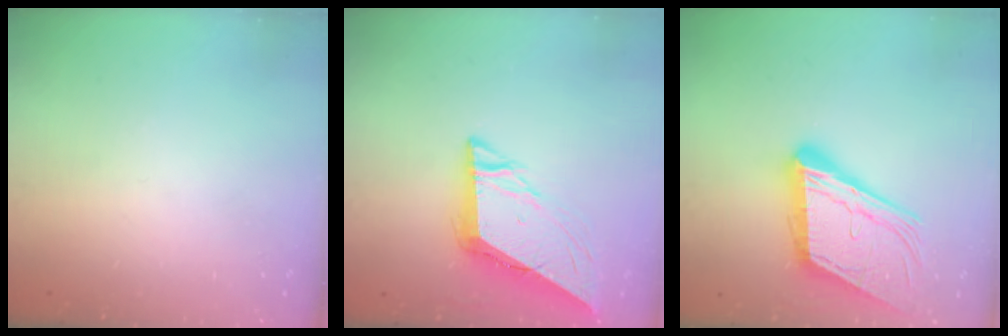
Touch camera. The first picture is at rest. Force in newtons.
{"total": 9.3, "press": 9.3, "slide": 1.0}
{"total": 19.0, "press": 18.8, "slide": 3.0}